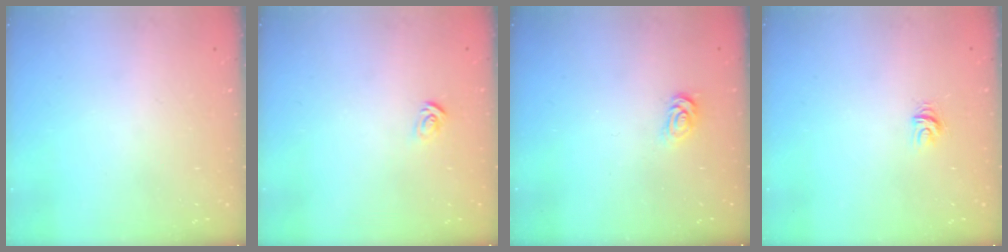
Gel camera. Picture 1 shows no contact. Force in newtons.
{"total": 2.7, "press": 2.7, "slide": 0.3}
{"total": 2.0, "press": 2.0, "slide": 0.3}
{"total": 4.3, "press": 4.3, "slide": 0.4}